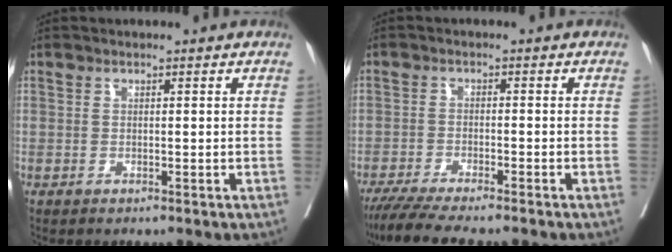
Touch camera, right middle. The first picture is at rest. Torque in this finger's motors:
{"motor_torque": [0.36, -0.38, 0.11, 0.06]}